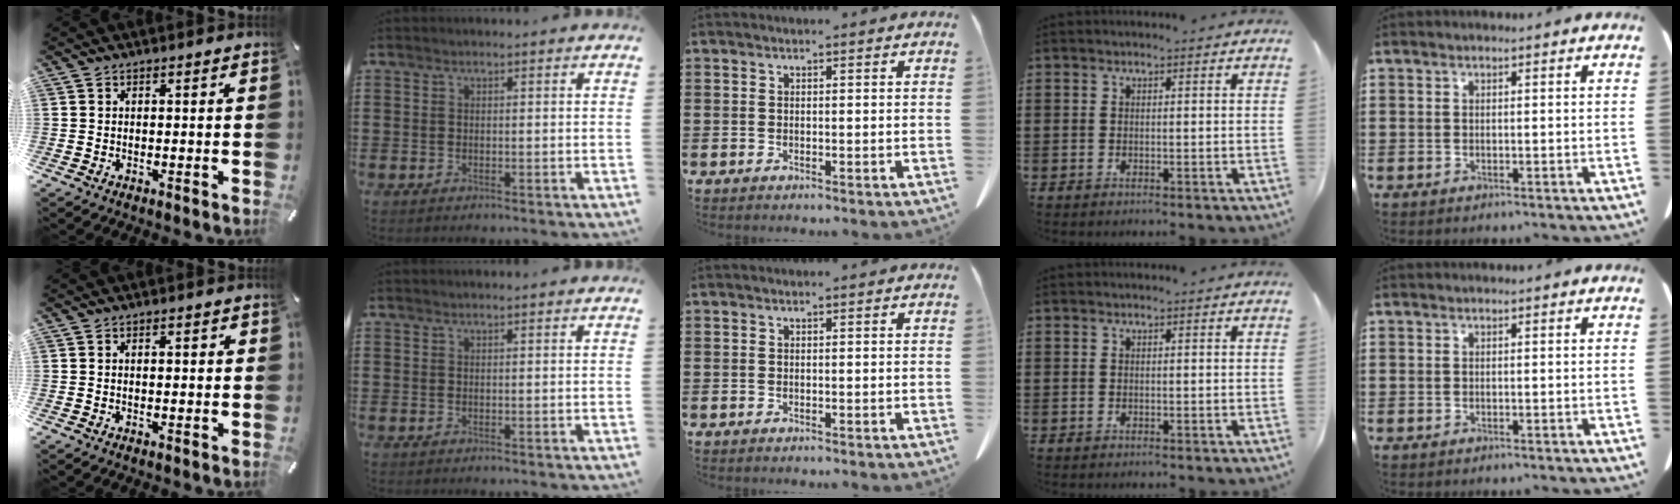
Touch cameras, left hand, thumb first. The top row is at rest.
{"thumb": {"total": 1.3, "force": [0.0, 0.7, 1.1], "torque": [-0.021, 0.003, -0.002]}, "index": {"total": 0.5, "force": [0.4, 0.0, 0.3], "torque": [-0.007, -0.001, 0.009]}}